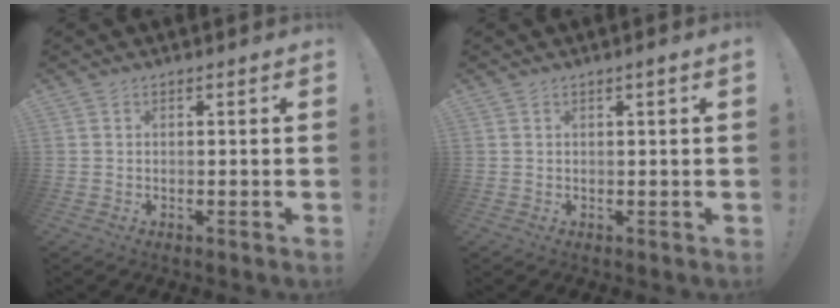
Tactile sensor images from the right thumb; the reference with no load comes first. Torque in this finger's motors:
{"motor_torque": [-0.04, -0.04, 0.13, -0.01, 0.15]}